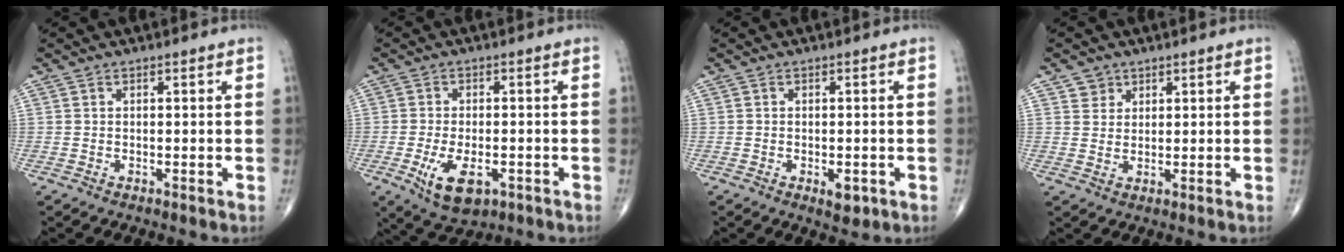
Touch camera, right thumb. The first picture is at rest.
{"total": 8.4, "force": [-3.1, 4.2, 6.6], "torque": [-0.113, -0.002, -0.041]}
{"total": 3.1, "force": [-1.1, 1.5, 2.4], "torque": [-0.027, 0.000, -0.010]}
{"total": 2.8, "force": [1.7, 2.2, 0.2], "torque": [0.017, -0.009, 0.024]}